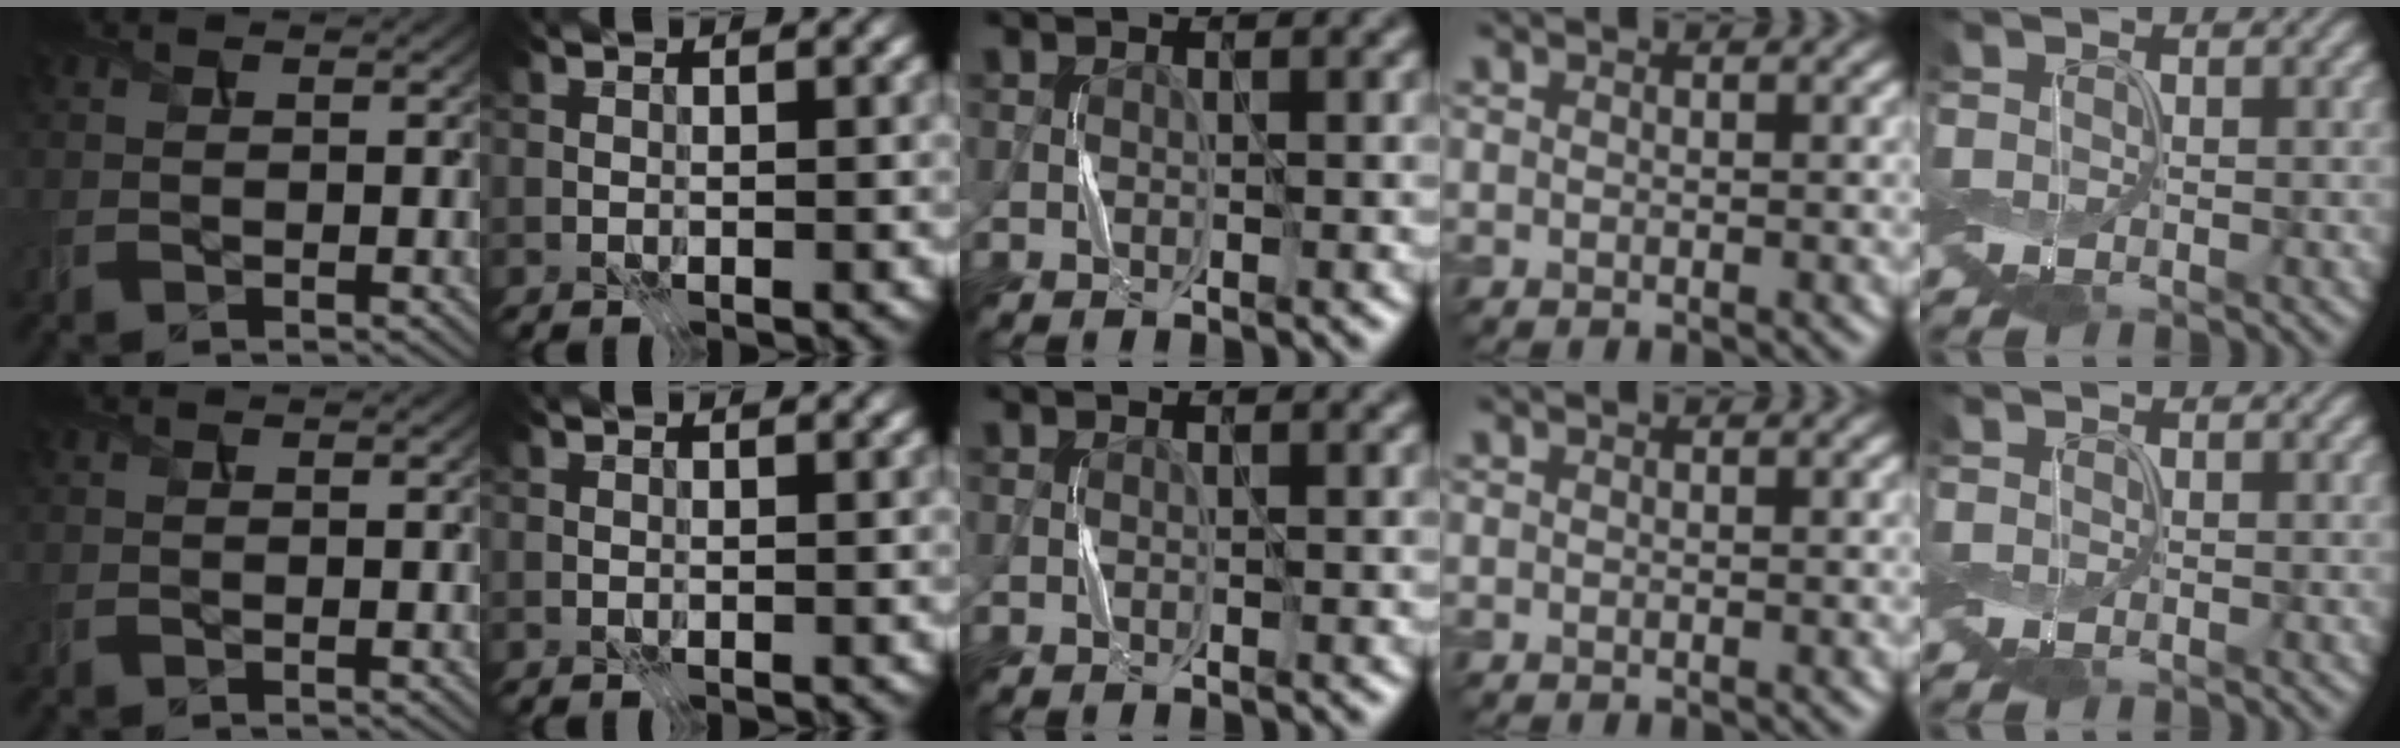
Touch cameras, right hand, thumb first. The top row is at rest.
{}